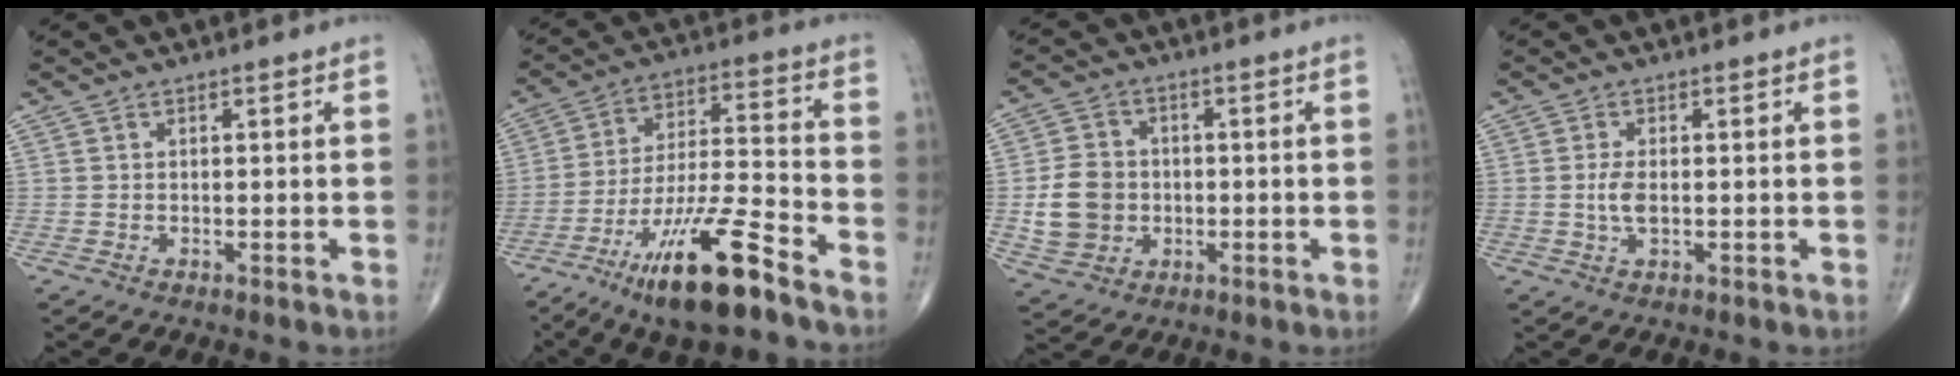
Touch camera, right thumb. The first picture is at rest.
{"total": 17.3, "force": [-11.1, 3.2, 12.8], "torque": [-0.240, 0.060, -0.198]}
{"total": 9.3, "force": [-1.0, 8.0, 4.8], "torque": [-0.069, 0.010, -0.013]}
{"total": 3.0, "force": [-0.1, 1.4, 2.7], "torque": [-0.057, -0.001, -0.003]}